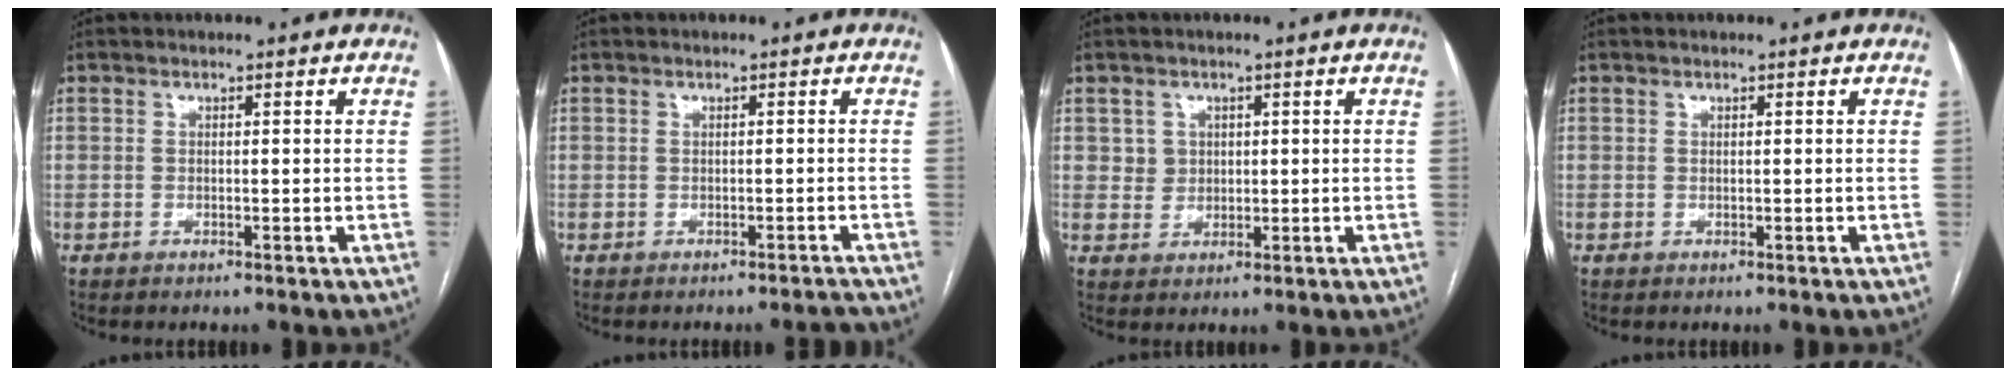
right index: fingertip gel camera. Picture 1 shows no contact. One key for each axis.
{"total": 1.7, "fx": -1.6, "fy": -0.5, "fz": 0.2, "tx": 0.000, "ty": -0.003, "tz": -0.020}
{"total": 2.6, "fx": 0.8, "fy": 2.4, "fz": 0.2, "tx": 0.002, "ty": 0.001, "tz": 0.013}
{"total": 0.0}